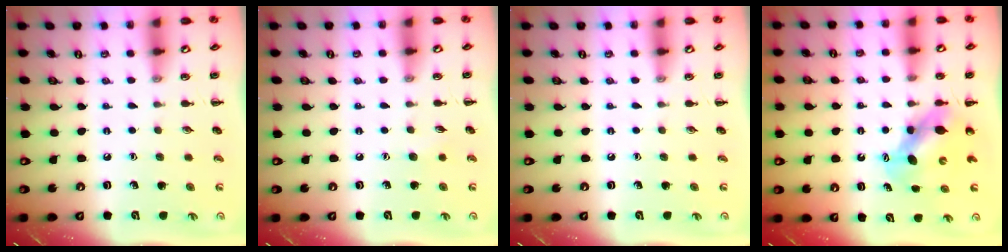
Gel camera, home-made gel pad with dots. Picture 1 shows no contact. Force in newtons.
{"total": 3.7, "press": 3.6, "slide": 0.8}
{"total": 0.0}
{"total": 7.1, "press": 7.0, "slide": 1.4}